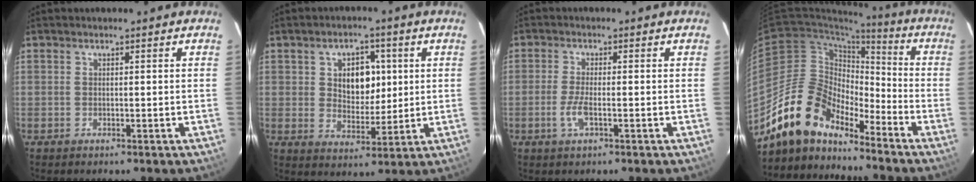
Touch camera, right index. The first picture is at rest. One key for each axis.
{"total": 8.2, "fx": 2.0, "fy": 5.6, "fz": 5.6, "tx": -0.091, "ty": 0.012, "tz": 0.041}
{"total": 3.6, "fx": -1.4, "fy": 0.7, "fz": 3.3, "tx": -0.073, "ty": -0.004, "tz": -0.028}
{"total": 15.5, "fx": -13.3, "fy": 6.3, "fz": 5.2, "tx": -0.103, "ty": 0.019, "tz": -0.244}